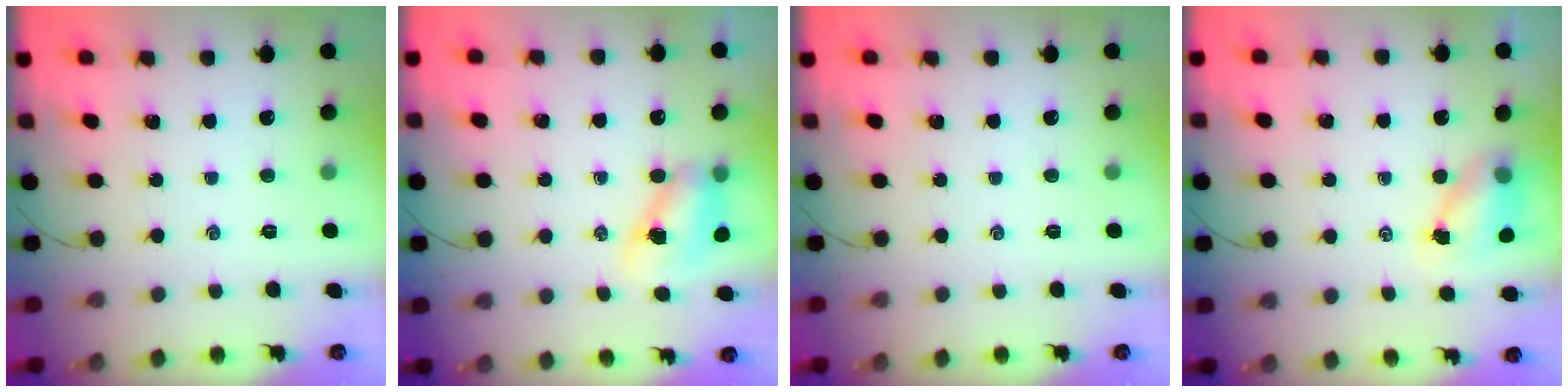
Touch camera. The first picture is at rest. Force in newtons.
{"total": 8.6, "press": 8.4, "slide": 1.5}
{"total": 0.0}
{"total": 5.9, "press": 5.9, "slide": 0.6}